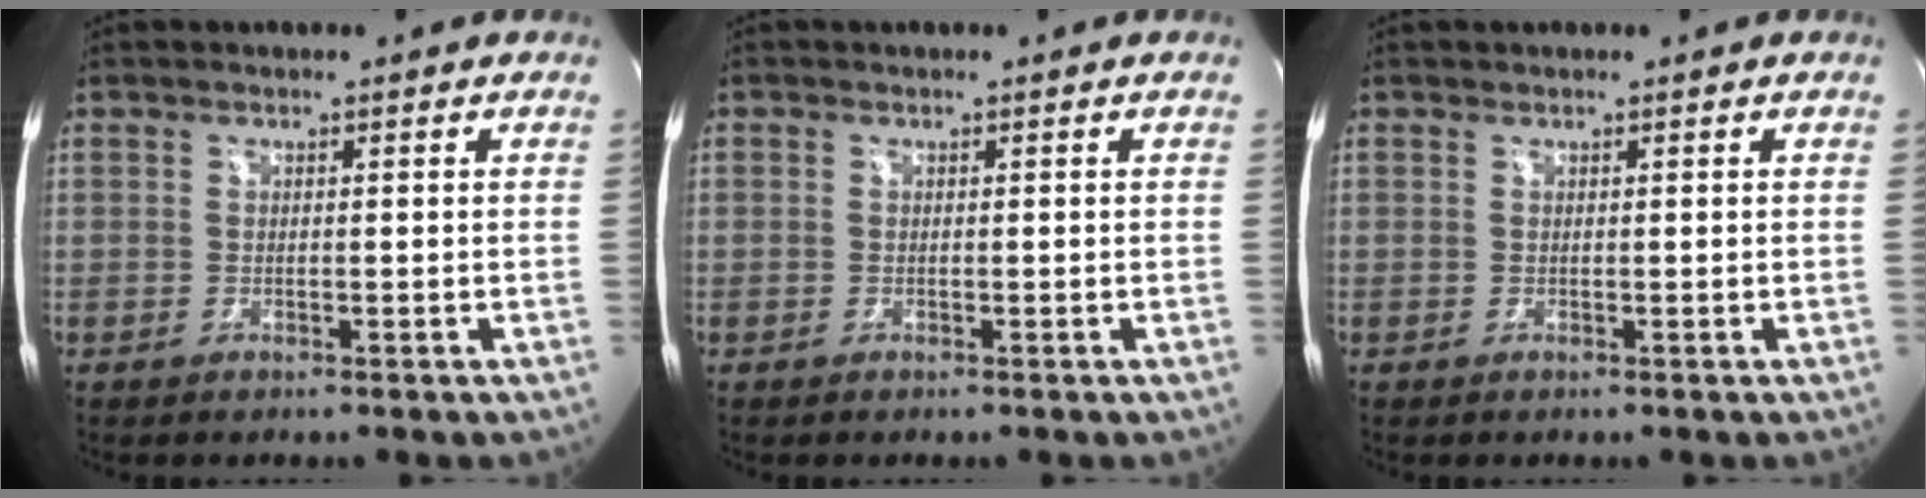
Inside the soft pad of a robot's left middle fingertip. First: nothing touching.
{"total": 0.0}
{"total": 0.0}